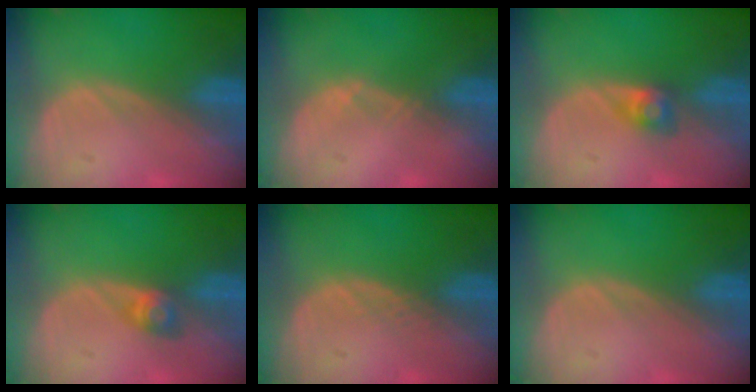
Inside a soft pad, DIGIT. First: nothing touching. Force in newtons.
{"total": 0.6, "press": 0.5, "slide": 0.3}
{"total": 2.7, "press": 2.5, "slide": 1.0}
{"total": 2.8, "press": 2.5, "slide": 1.2}
{"total": 1.0, "press": 1.0, "slide": 0.1}
{"total": 0.0}